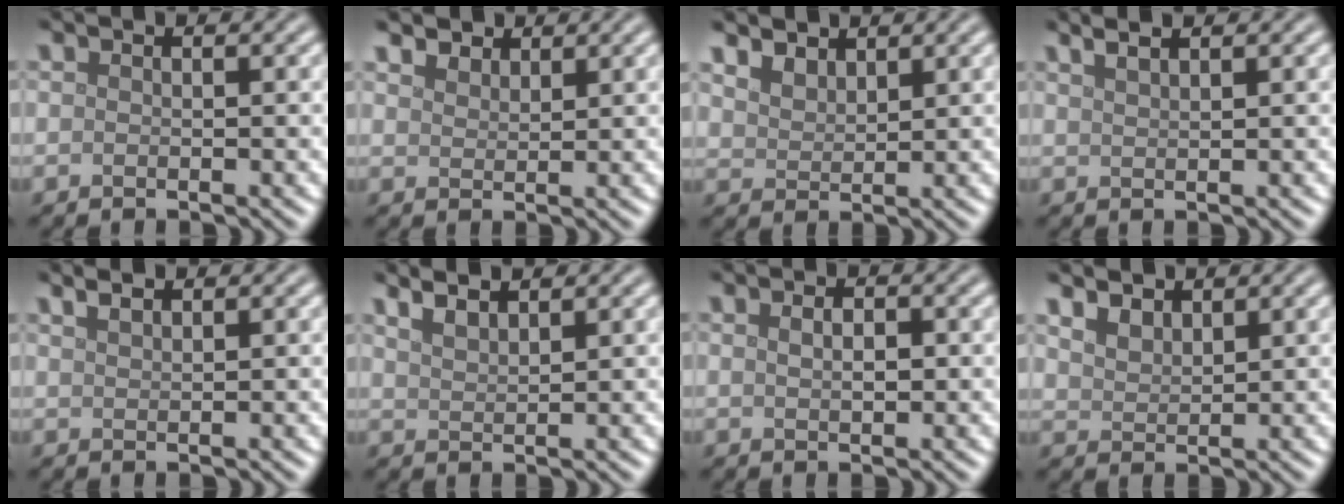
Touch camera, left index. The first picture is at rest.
{"total": 2.4, "force": [2.1, 1.0, 0.5], "torque": [-0.017, -0.006, 0.044]}
{"total": 3.3, "force": [2.7, 1.7, 1.1], "torque": [-0.037, 0.000, 0.055]}
{"total": 2.6, "force": [1.9, 1.0, 1.4], "torque": [-0.004, 0.014, 0.006]}
{"total": 1.6, "force": [1.3, 0.5, 0.7], "torque": [-0.011, 0.004, 0.018]}
{"total": 3.0, "force": [2.5, 0.9, 1.4], "torque": [-0.011, 0.017, 0.028]}
{"total": 1.8, "force": [0.5, 0.9, 1.5], "torque": [-0.019, -0.003, 0.008]}
{"total": 3.1, "force": [2.4, 1.6, 1.1], "torque": [-0.035, 0.002, 0.048]}